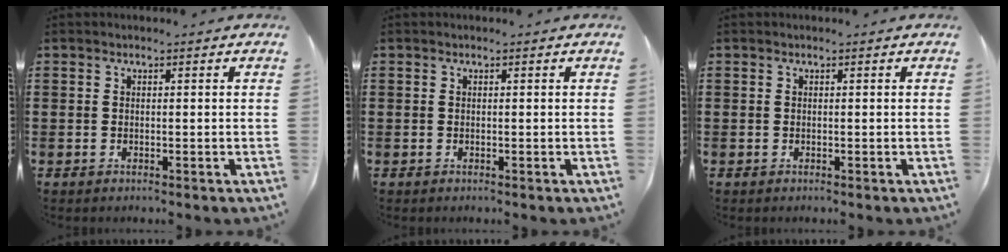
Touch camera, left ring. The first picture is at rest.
{"total": 0.0}
{"total": 0.0}